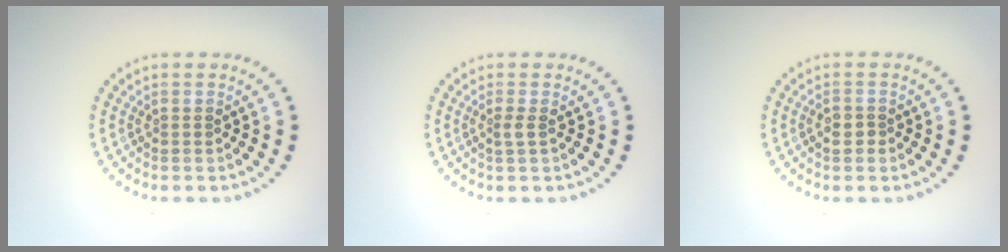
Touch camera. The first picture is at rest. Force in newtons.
{"total": 0.9, "press": 0.6, "slide": 0.7}
{"total": 1.3, "press": 1.2, "slide": 0.5}